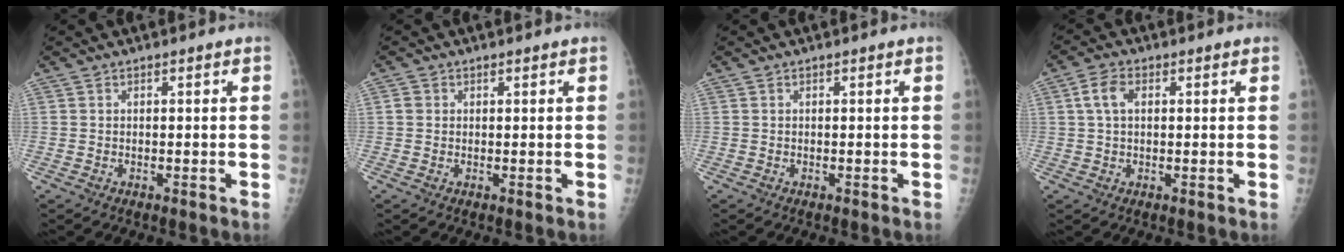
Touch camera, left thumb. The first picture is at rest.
{"total": 1.2, "force": [0.2, 1.1, 0.4], "torque": [0.000, 0.002, 0.002]}
{"total": 0.0}
{"total": 4.4, "force": [1.0, 2.7, 3.3], "torque": [-0.068, 0.007, 0.017]}